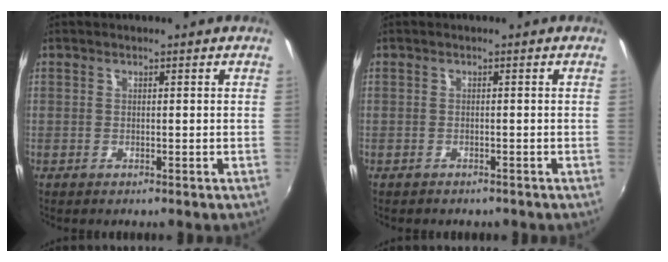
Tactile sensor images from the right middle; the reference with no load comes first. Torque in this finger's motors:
{"motor_torque": [-0.08, -0.05, 0.06, 0.00]}